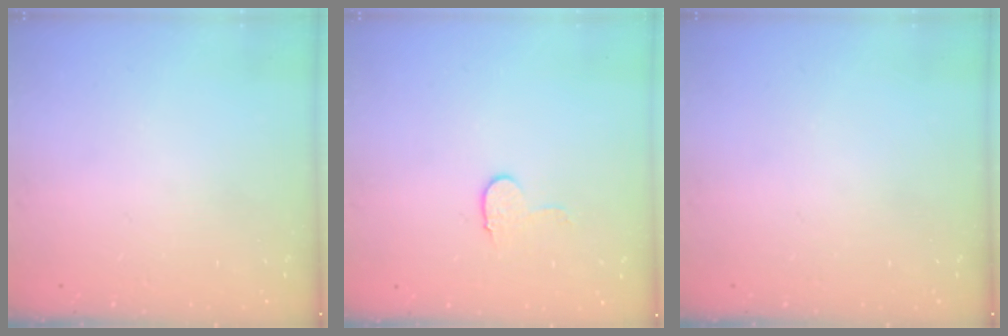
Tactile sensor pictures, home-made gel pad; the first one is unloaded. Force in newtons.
{"total": 6.4, "press": 6.4, "slide": 0.6}
{"total": 0.0}